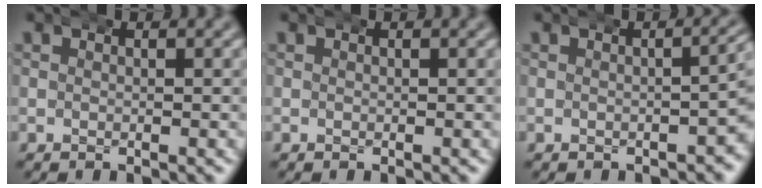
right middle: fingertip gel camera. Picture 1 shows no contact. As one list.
[{"total": 0.0}, {"total": 3.1, "force": [-0.2, 1.5, 2.7], "torque": [-0.023, 0.009, -0.005]}]